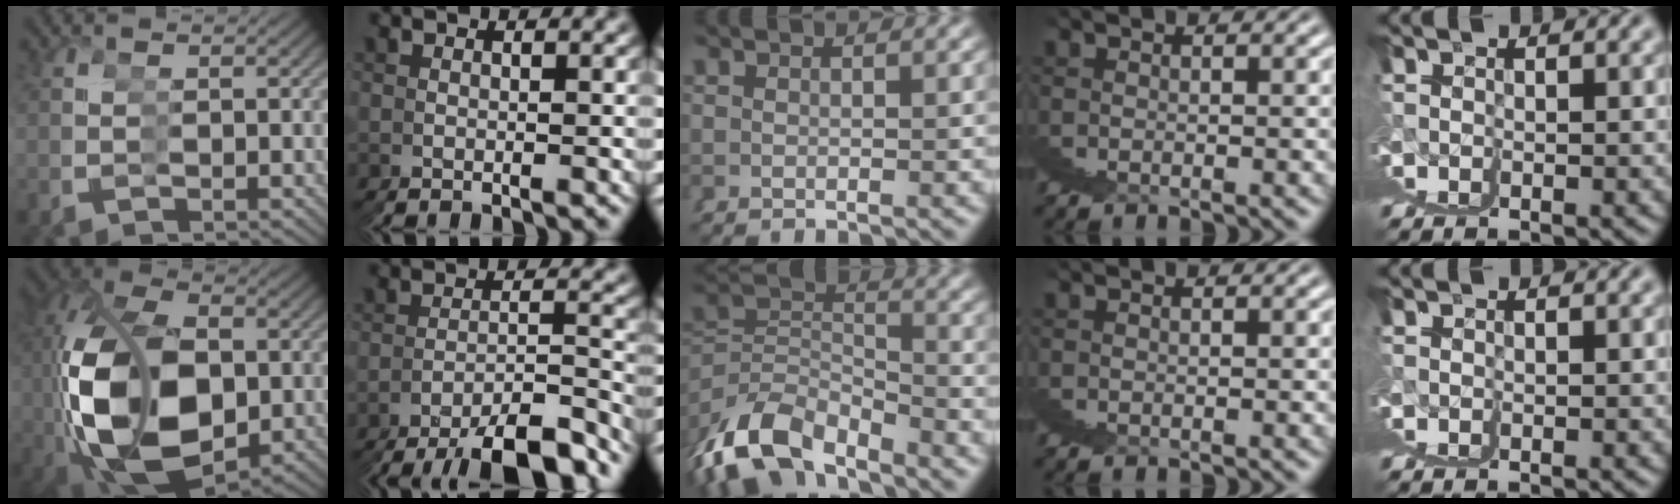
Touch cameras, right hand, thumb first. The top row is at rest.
{"thumb": {"total": 18.9, "force": [-3.2, 12.1, 14.1], "torque": [-0.313, -0.052, -0.017]}, "index": {"total": 7.7, "force": [-7.2, 0.4, 2.6], "torque": [-0.026, -0.004, -0.107]}, "middle": {"total": 8.7, "force": [-4.7, 5.2, 5.2], "torque": [-0.105, -0.038, -0.066]}}